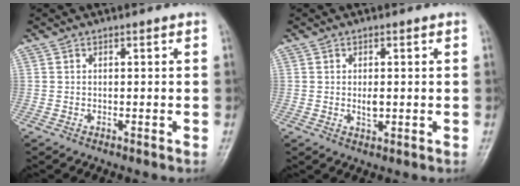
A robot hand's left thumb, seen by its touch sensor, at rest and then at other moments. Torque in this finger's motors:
{"motor_torque": [-0.23, -0.19, -0.01, 0.00, 0.00]}